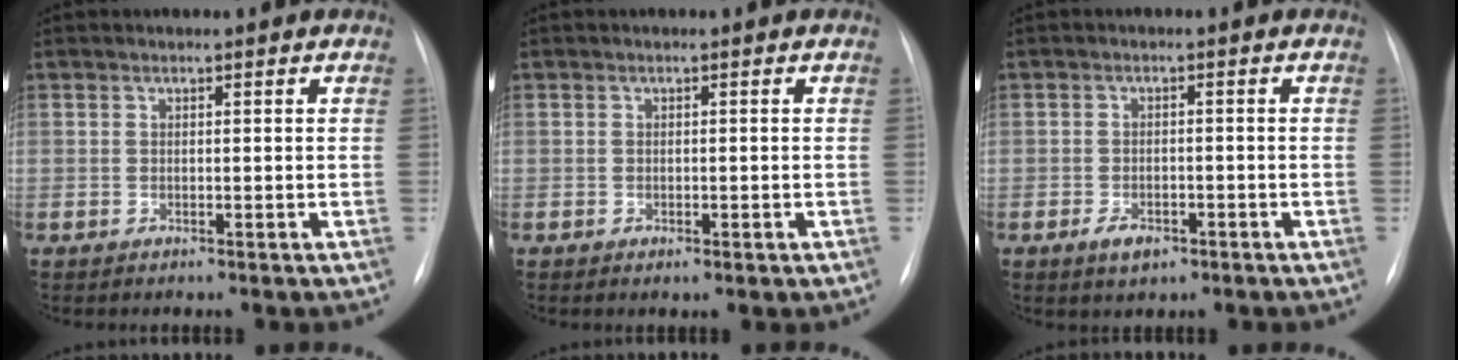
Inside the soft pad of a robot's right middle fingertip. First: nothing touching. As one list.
[{"total": 1.3, "force": [-0.6, 0.7, 1.0], "torque": [-0.013, -0.001, -0.004]}, {"total": 3.3, "force": [-1.9, 1.8, 2.0], "torque": [-0.034, 0.000, -0.023]}]